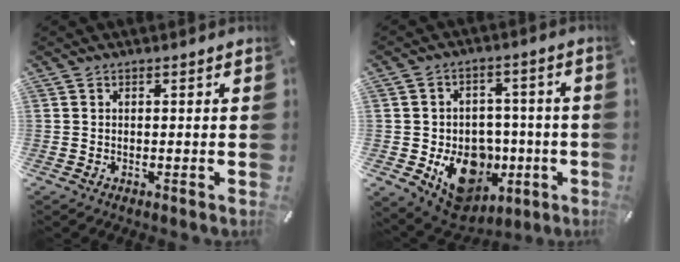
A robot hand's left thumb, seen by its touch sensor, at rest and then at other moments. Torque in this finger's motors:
{"motor_torque": [-0.09, 1.18, 0.57, 0.54, 0.10]}